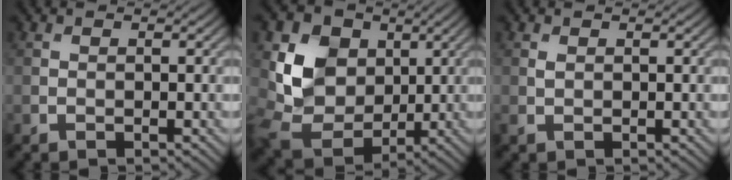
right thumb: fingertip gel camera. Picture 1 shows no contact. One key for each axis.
{"total": 10.0, "fx": 2.9, "fy": 8.0, "fz": 5.2, "tx": -0.135, "ty": -0.006, "tz": 0.042}
{"total": 0.7, "fx": 0.3, "fy": 0.4, "fz": 0.5, "tx": -0.019, "ty": 0.000, "tz": 0.006}